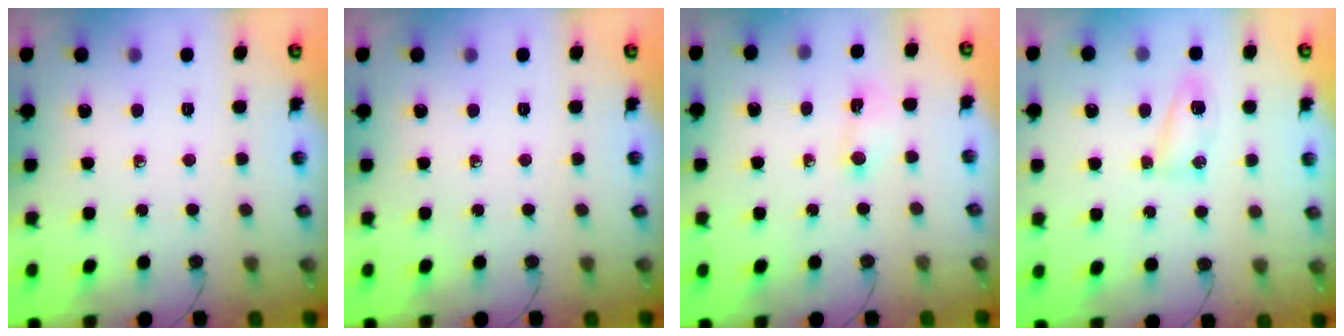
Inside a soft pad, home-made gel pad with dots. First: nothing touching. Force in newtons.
{"total": 0.0}
{"total": 4.1, "press": 4.1, "slide": 0.6}
{"total": 5.8, "press": 5.8, "slide": 0.6}